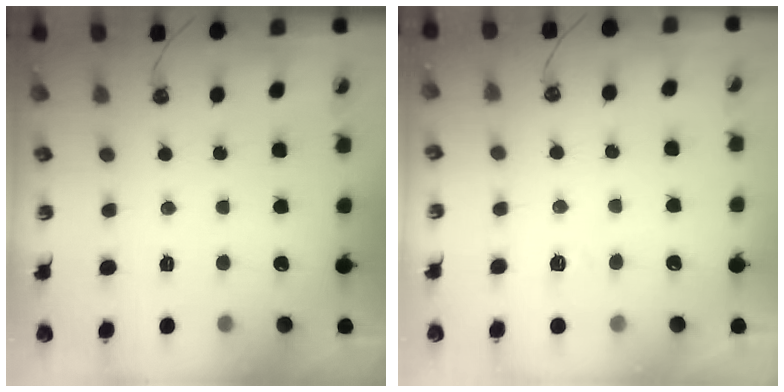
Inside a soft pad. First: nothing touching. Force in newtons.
{"total": 5.3, "press": 5.3, "slide": 0.6}